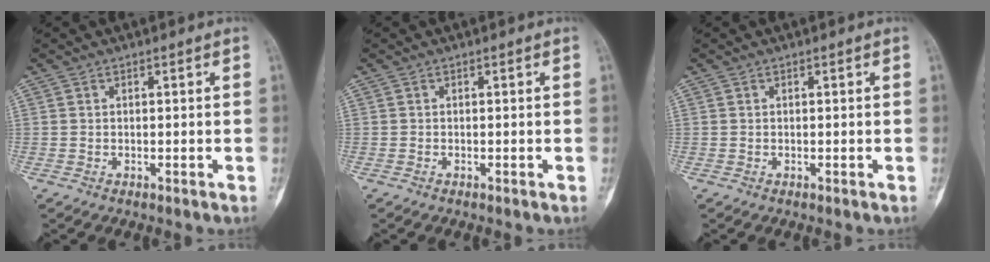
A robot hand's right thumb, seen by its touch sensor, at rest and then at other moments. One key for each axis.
{"total": 0.0}
{"total": 0.0}